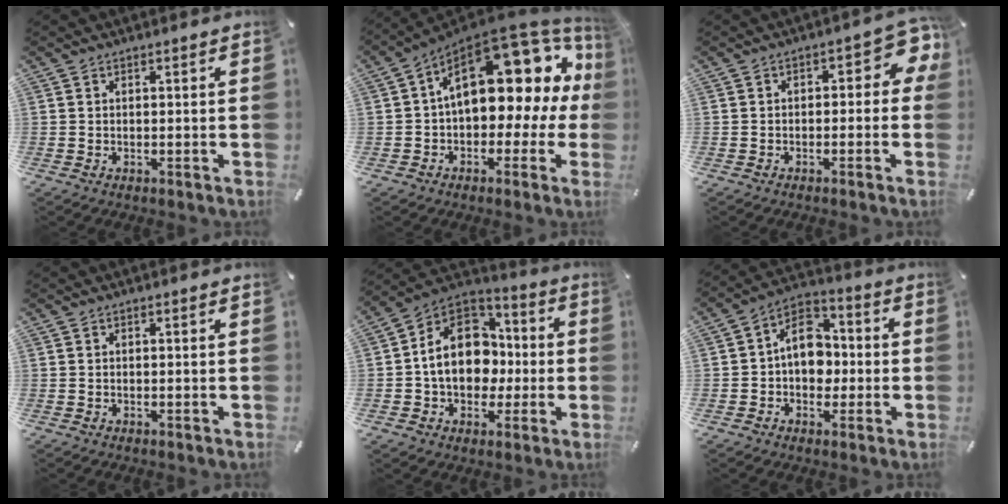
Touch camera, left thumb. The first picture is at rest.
{"total": 20.5, "force": [7.0, 12.0, 15.1], "torque": [-0.198, -0.053, 0.123]}
{"total": 6.3, "force": [0.4, 3.6, 5.2], "torque": [-0.069, -0.002, 0.001]}
{"total": 0.0}
{"total": 15.8, "force": [-1.1, 12.9, 9.1], "torque": [-0.171, 0.012, -0.017]}
{"total": 11.2, "force": [-0.3, 8.8, 6.9], "torque": [-0.119, 0.016, -0.005]}